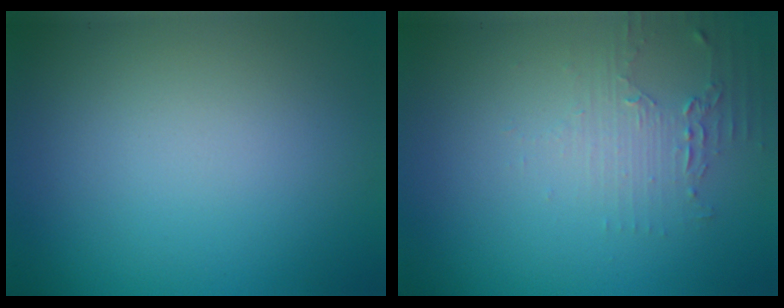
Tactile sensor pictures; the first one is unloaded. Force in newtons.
{"total": 1.7, "press": 1.7, "slide": 0.3}